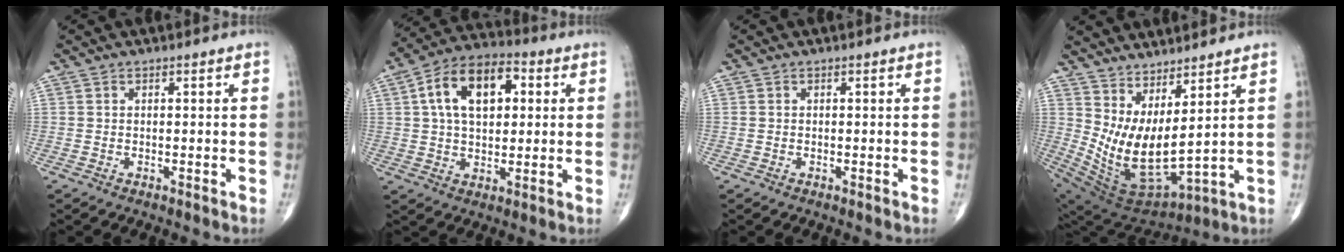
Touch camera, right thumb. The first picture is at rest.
{"total": 14.6, "force": [3.4, 8.6, 11.3], "torque": [-0.178, 0.020, 0.051]}
{"total": 0.0}
{"total": 14.3, "force": [5.9, 4.5, 12.2], "torque": [-0.233, -0.056, 0.133]}